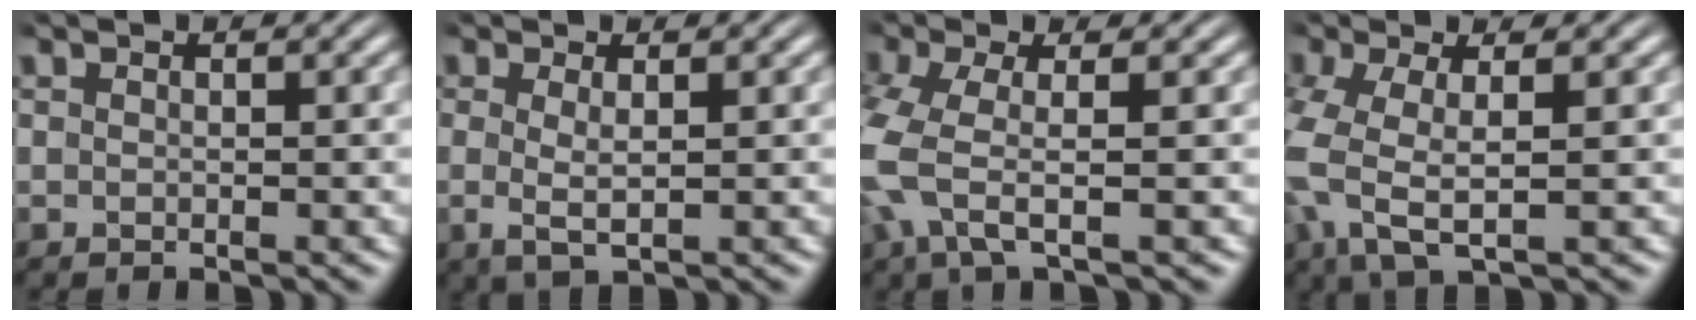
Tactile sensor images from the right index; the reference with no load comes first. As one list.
[{"total": 2.8, "force": [-0.2, 1.4, 2.5], "torque": [-0.061, -0.016, 0.006]}, {"total": 5.4, "force": [-0.4, 3.3, 4.2], "torque": [-0.135, -0.027, -0.002]}, {"total": 6.0, "force": [-0.4, 3.8, 4.6], "torque": [-0.131, -0.028, 0.002]}]